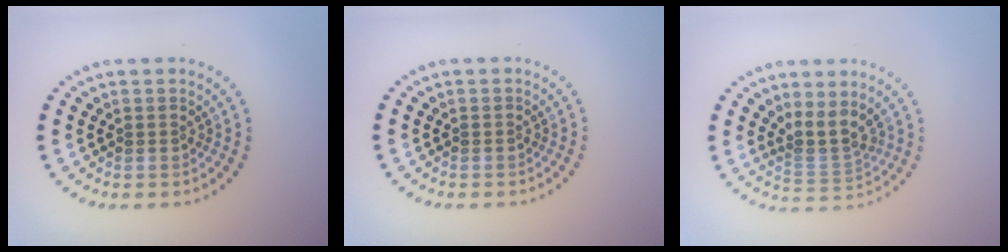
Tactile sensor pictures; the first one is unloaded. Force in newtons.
{"total": 0.0}
{"total": 3.0, "press": 2.1, "slide": 2.0}